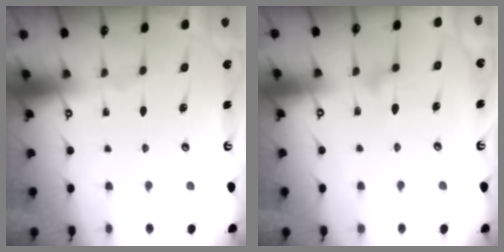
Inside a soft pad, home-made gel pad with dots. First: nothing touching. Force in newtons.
{"total": 9.8, "press": 9.8, "slide": 0.6}